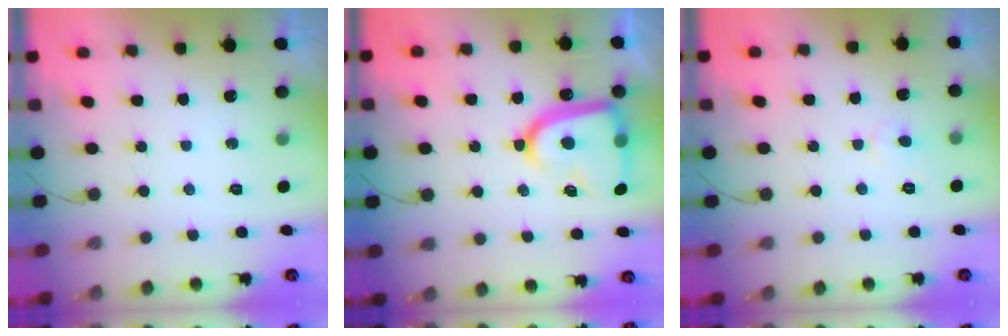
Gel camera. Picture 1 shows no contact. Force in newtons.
{"total": 18.6, "press": 18.5, "slide": 1.6}
{"total": 2.3, "press": 2.3, "slide": 0.1}